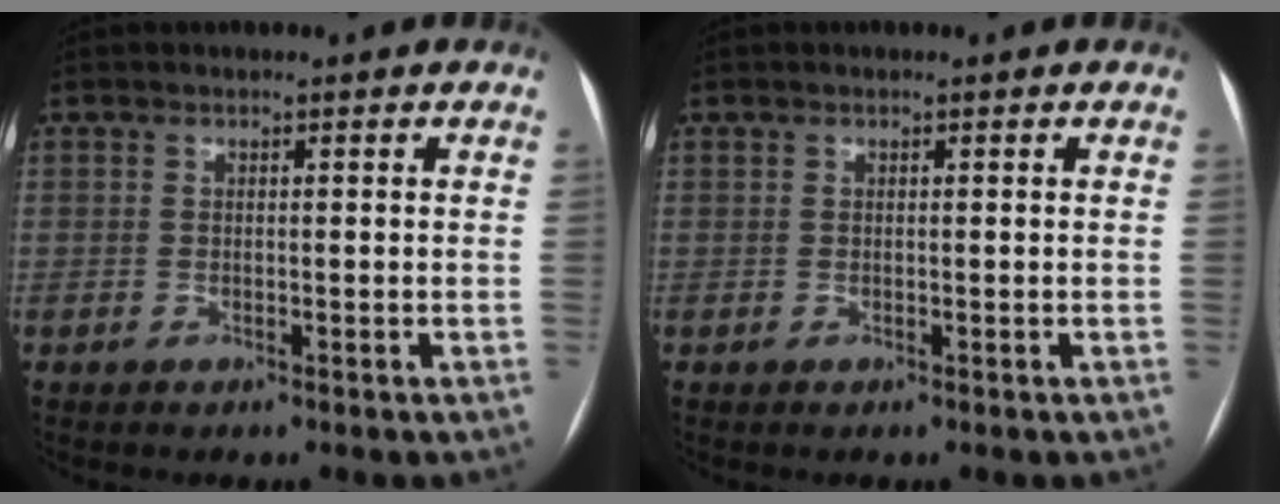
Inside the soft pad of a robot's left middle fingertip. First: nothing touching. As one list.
[{"total": 0.0}]